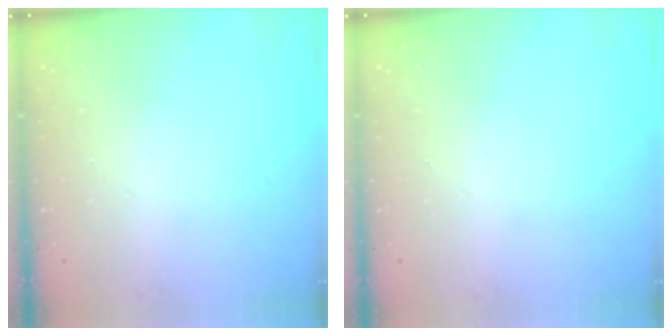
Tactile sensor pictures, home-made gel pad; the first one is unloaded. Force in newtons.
{"total": 0.0}